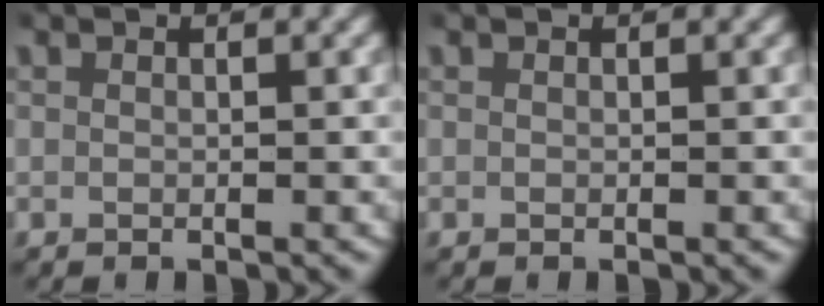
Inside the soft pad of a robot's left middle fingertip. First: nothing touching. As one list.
[{"total": 0.0}]